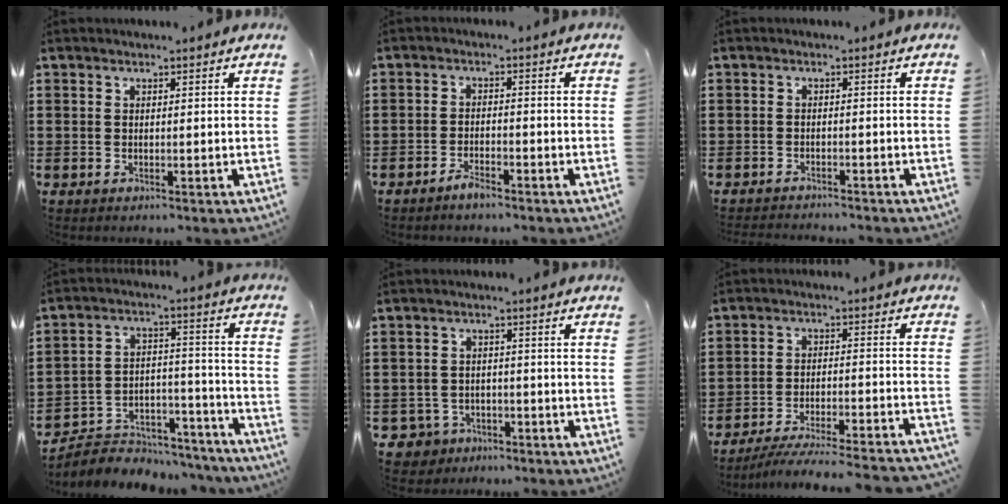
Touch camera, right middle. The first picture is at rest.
{"total": 2.2, "force": [-1.9, 0.3, 1.1], "torque": [-0.021, 0.002, -0.036]}
{"total": 1.4, "force": [-1.4, 0.0, 0.0], "torque": [-0.005, 0.001, -0.028]}
{"total": 5.0, "force": [-4.6, 1.8, 0.5], "torque": [-0.010, 0.011, -0.092]}
{"total": 2.9, "force": [-2.5, 1.5, 0.3], "torque": [-0.030, -0.005, -0.058]}
{"total": 6.2, "force": [-5.8, -0.4, 2.1], "torque": [-0.038, -0.010, -0.114]}